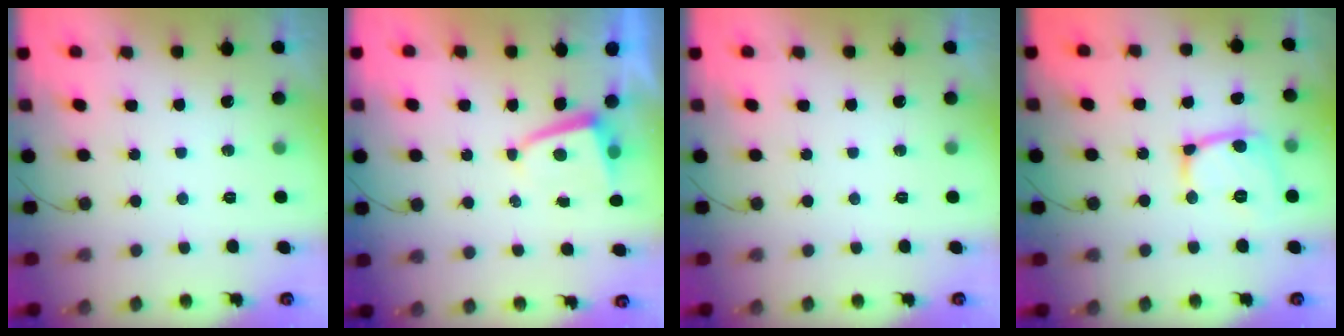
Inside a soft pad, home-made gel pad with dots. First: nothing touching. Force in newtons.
{"total": 2.0, "press": 1.9, "slide": 0.3}
{"total": 0.0}
{"total": 9.7, "press": 9.6, "slide": 1.2}